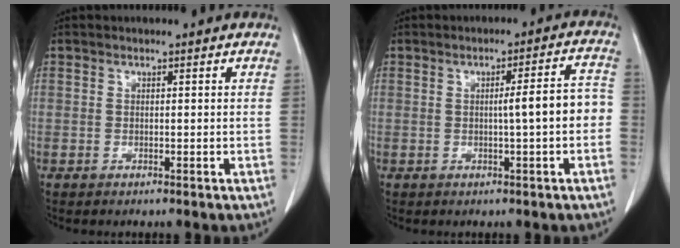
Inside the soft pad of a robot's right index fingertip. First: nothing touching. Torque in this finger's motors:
{"motor_torque": [1.00, -0.29, 0.48, 0.10]}